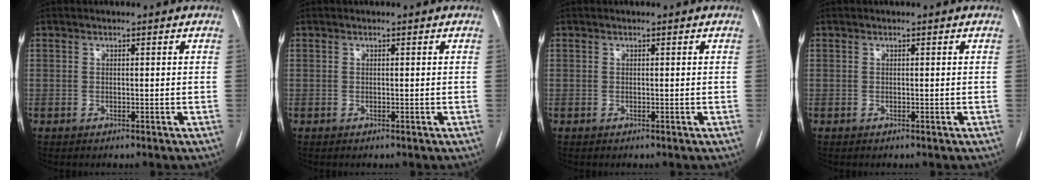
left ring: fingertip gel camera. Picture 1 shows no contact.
{"total": 0.0}
{"total": 0.0}
{"total": 0.0}